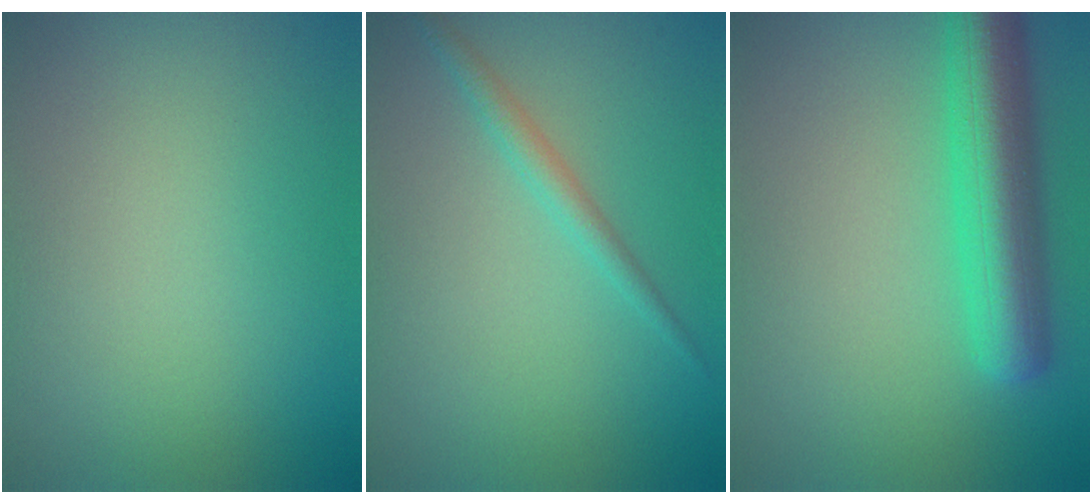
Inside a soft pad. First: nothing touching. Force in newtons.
{"total": 1.6, "press": 1.6, "slide": 0.1}
{"total": 6.8, "press": 6.8, "slide": 0.3}